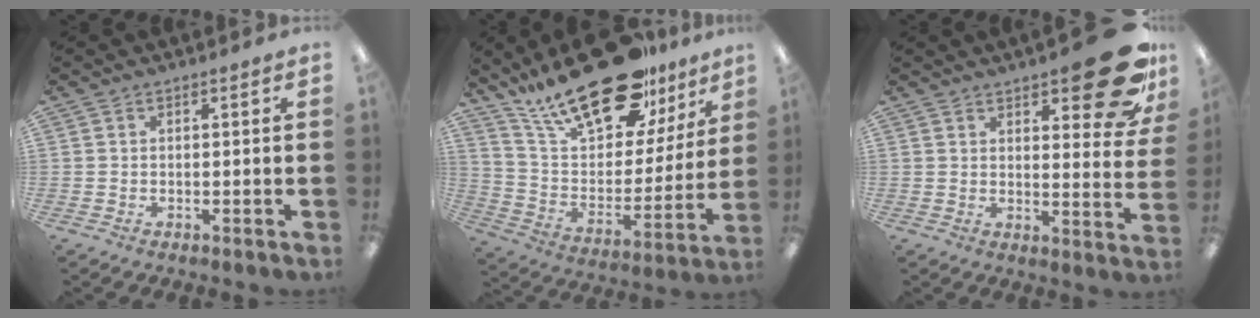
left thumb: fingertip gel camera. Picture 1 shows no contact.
{"total": 25.6, "force": [19.2, 9.6, 13.9], "torque": [-0.236, -0.123, 0.331]}
{"total": 16.6, "force": [10.6, 5.6, 11.5], "torque": [-0.136, -0.075, 0.171]}